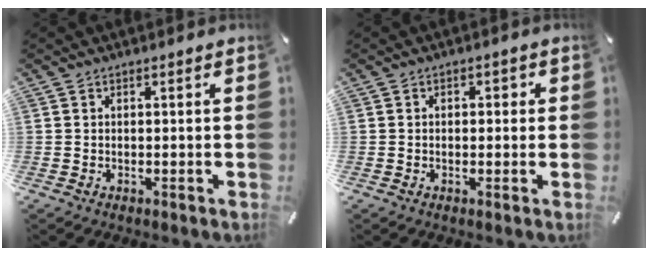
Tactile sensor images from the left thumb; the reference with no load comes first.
{"total": 1.5, "force": [-0.2, 1.2, 1.0], "torque": [-0.012, 0.004, -0.009]}